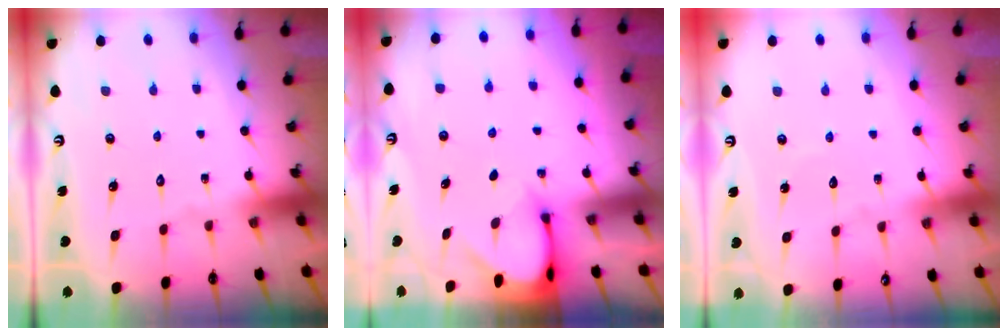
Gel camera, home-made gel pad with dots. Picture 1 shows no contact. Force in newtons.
{"total": 2.9, "press": 2.9, "slide": 0.2}
{"total": 2.9, "press": 2.9, "slide": 0.2}